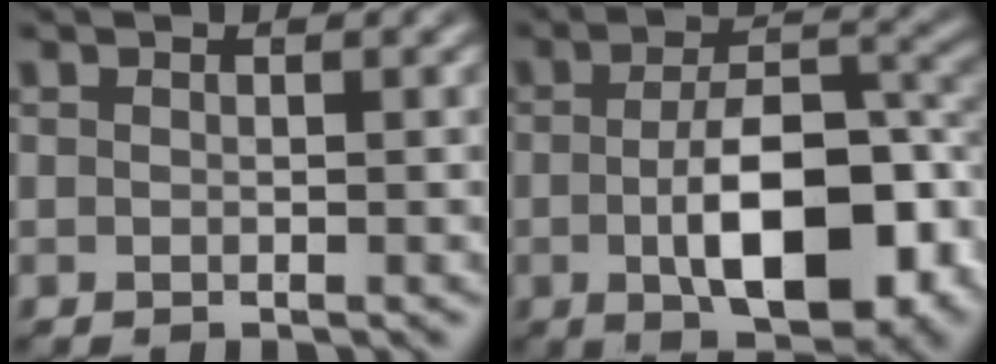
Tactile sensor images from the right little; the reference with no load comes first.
{"total": 10.0, "force": [-2.5, 4.0, 8.8], "torque": [-0.120, -0.012, -0.032]}